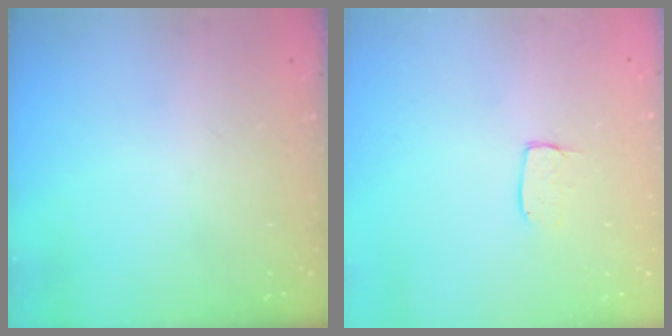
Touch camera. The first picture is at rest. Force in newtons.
{"total": 4.9, "press": 4.8, "slide": 0.4}